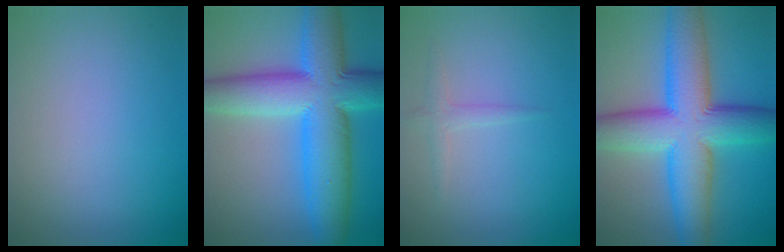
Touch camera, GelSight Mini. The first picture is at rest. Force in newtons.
{"total": 11.5, "press": 11.5, "slide": 0.4}
{"total": 1.3, "press": 1.3, "slide": 0.0}
{"total": 12.1, "press": 12.1, "slide": 0.4}